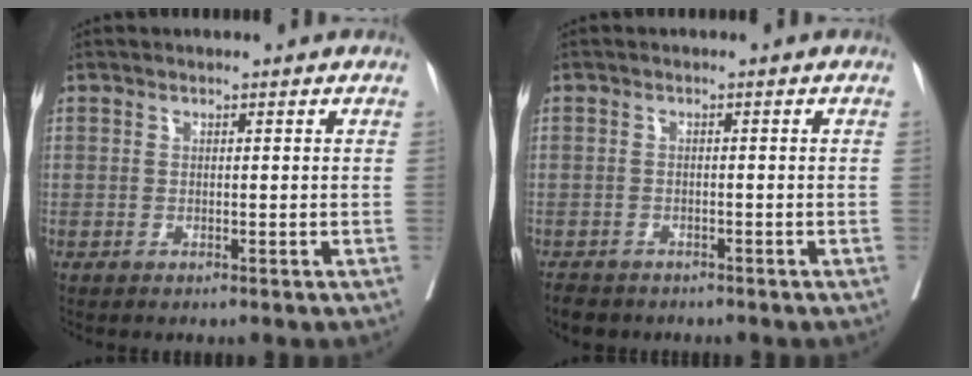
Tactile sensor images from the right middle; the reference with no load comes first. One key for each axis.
{"total": 4.3, "fx": -3.6, "fy": 2.0, "fz": 1.1, "tx": -0.022, "ty": -0.004, "tz": -0.052}